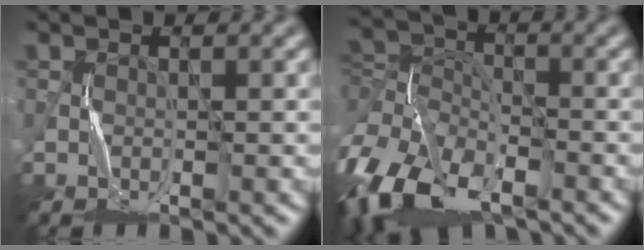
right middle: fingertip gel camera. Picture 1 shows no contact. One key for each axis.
{"total": 9.5, "fx": -5.6, "fy": 5.4, "fz": 5.4, "tx": -0.107, "ty": -0.005, "tz": -0.123}